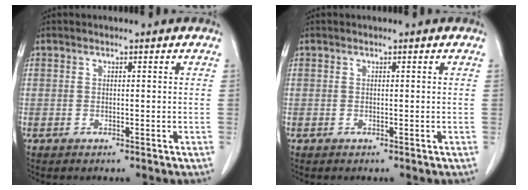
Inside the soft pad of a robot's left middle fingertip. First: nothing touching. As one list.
[{"total": 0.0}]